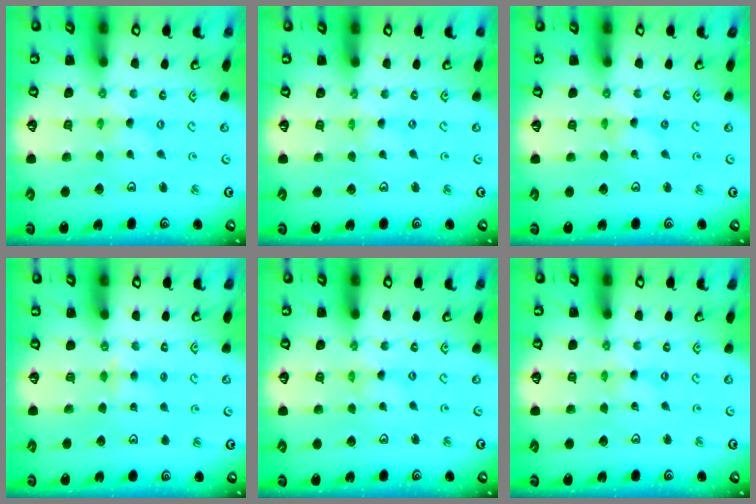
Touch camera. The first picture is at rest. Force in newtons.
{"total": 0.0}
{"total": 0.0}
{"total": 2.9, "press": 2.9, "slide": 0.5}
{"total": 0.7, "press": 0.7, "slide": 0.2}
{"total": 0.0}